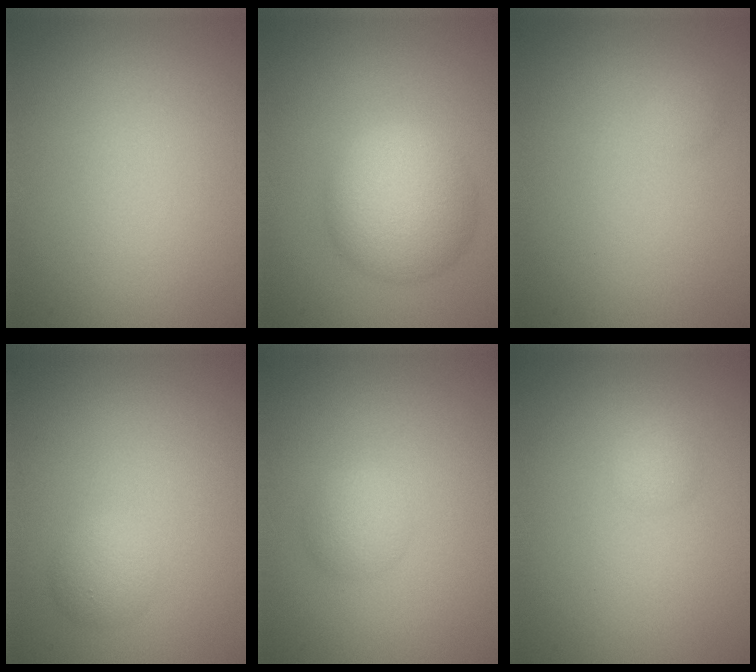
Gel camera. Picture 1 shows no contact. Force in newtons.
{"total": 6.2, "press": 6.2, "slide": 0.2}
{"total": 0.6, "press": 0.6, "slide": 0.0}
{"total": 1.7, "press": 1.7, "slide": 0.2}
{"total": 1.8, "press": 1.8, "slide": 0.2}
{"total": 1.2, "press": 1.2, "slide": 0.0}